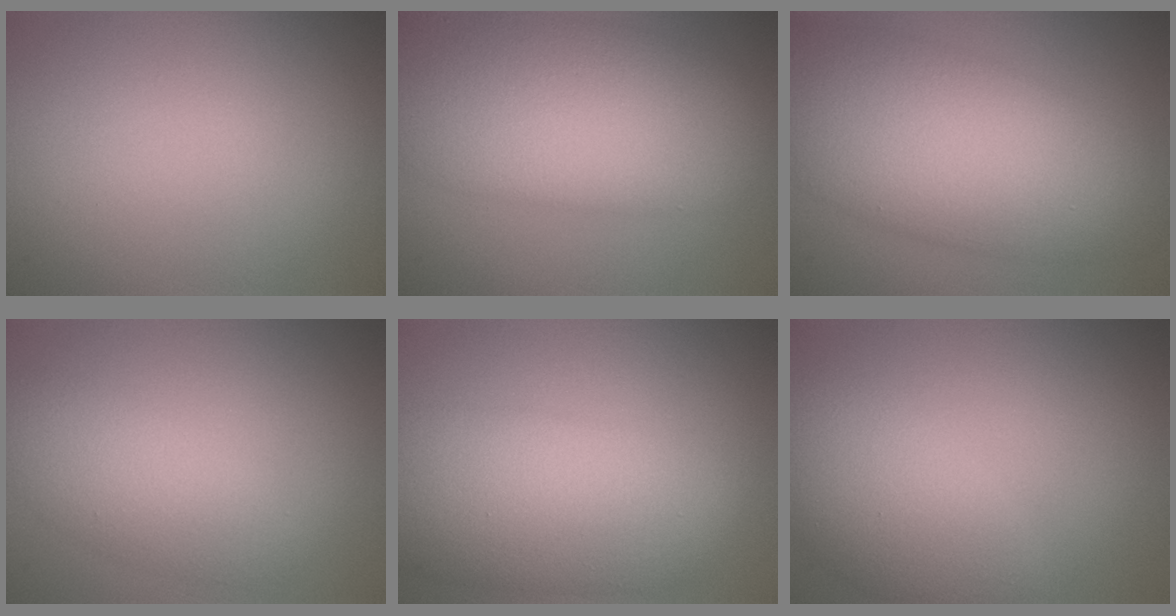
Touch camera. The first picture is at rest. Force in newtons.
{"total": 11.4, "press": 11.3, "slide": 0.8}
{"total": 10.7, "press": 10.7, "slide": 0.5}
{"total": 3.7, "press": 3.7, "slide": 0.2}
{"total": 8.4, "press": 8.4, "slide": 0.1}
{"total": 5.2, "press": 5.2, "slide": 0.2}